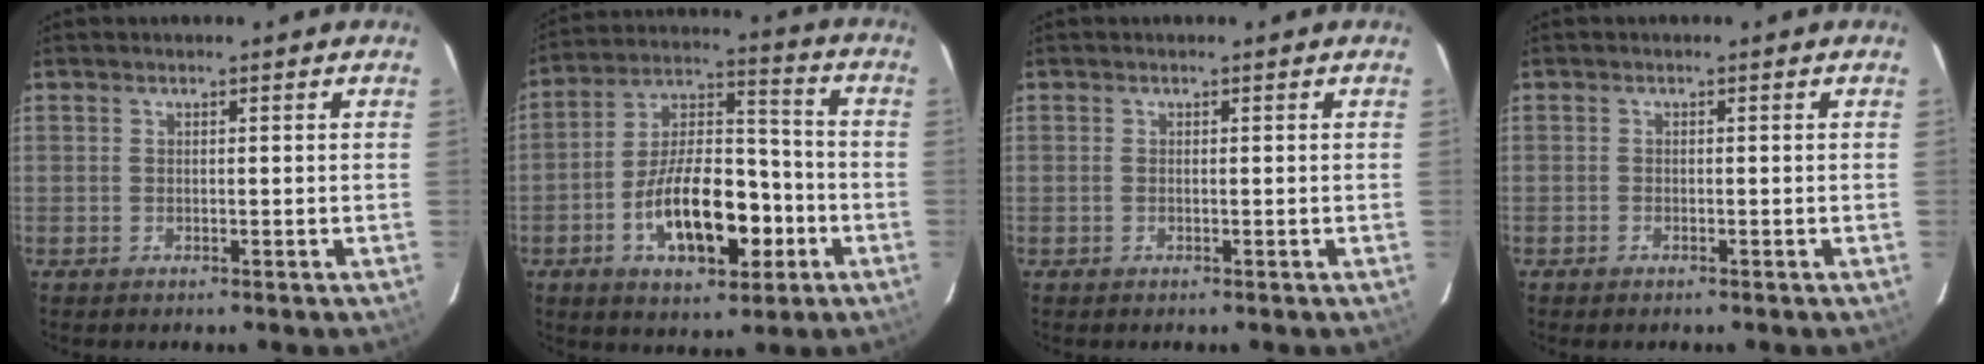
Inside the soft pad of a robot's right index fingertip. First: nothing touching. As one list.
[{"total": 16.9, "force": [-6.1, 8.1, 13.6], "torque": [-0.249, 0.020, -0.091]}, {"total": 0.0}, {"total": 0.7, "force": [-0.6, 0.3, 0.2], "torque": [-0.005, 0.000, -0.013]}]